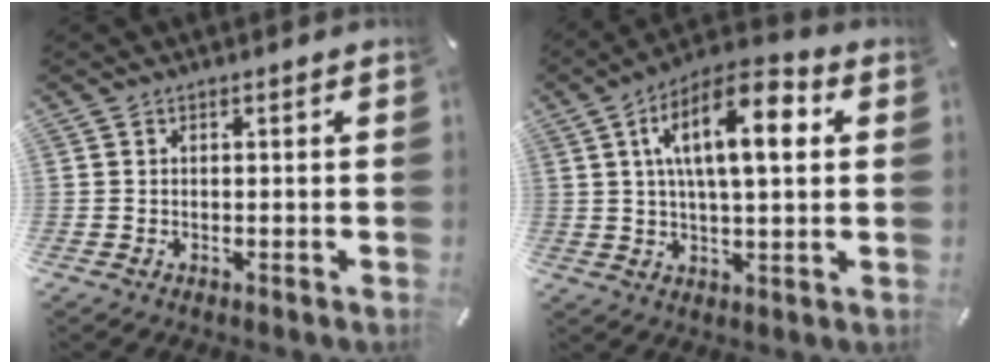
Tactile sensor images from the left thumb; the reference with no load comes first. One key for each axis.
{"total": 14.7, "fx": 4.7, "fy": 5.9, "fz": 12.6, "tx": -0.205, "ty": -0.006, "tz": 0.074}